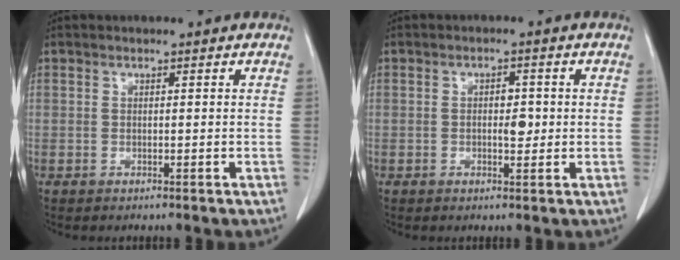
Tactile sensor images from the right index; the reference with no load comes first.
{"total": 2.8, "force": [-0.2, 1.2, 2.5], "torque": [-0.040, 0.002, -0.001]}